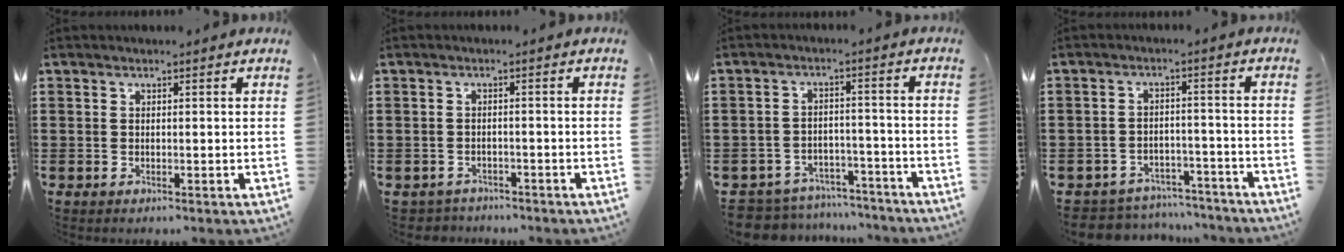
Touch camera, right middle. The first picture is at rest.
{"total": 1.8, "force": [-1.7, 0.6, -0.3], "torque": [-0.002, 0.002, -0.041]}
{"total": 5.8, "force": [-5.7, 1.1, 0.2], "torque": [-0.015, 0.011, -0.121]}
{"total": 5.0, "force": [-4.9, 1.0, -0.1], "torque": [-0.007, 0.012, -0.105]}